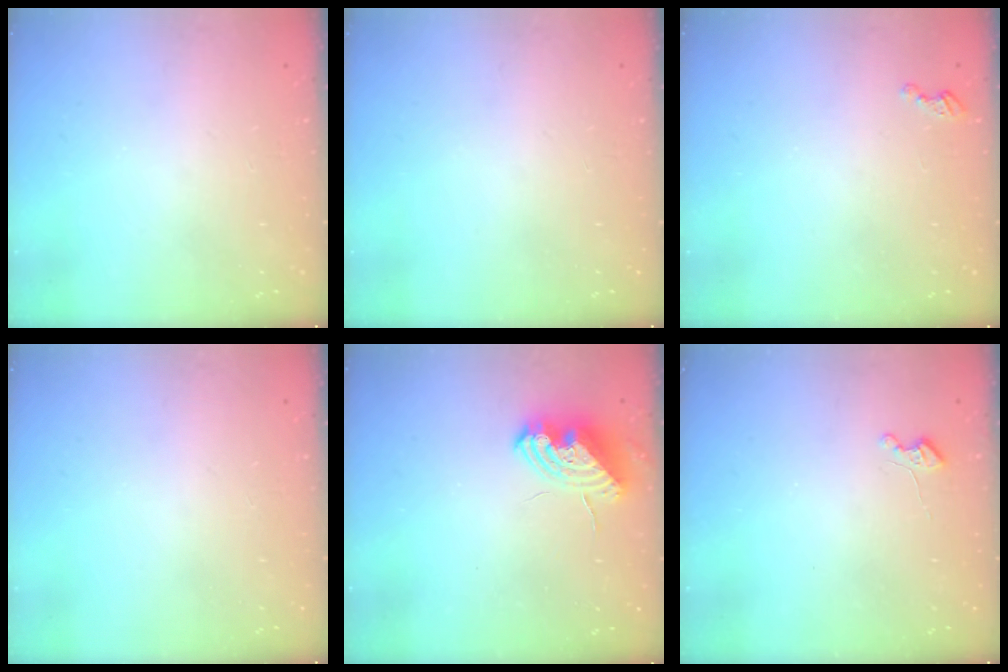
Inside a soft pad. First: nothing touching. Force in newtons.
{"total": 0.0}
{"total": 2.8, "press": 2.8, "slide": 0.4}
{"total": 0.0}
{"total": 11.2, "press": 11.1, "slide": 1.2}
{"total": 3.7, "press": 3.6, "slide": 0.5}